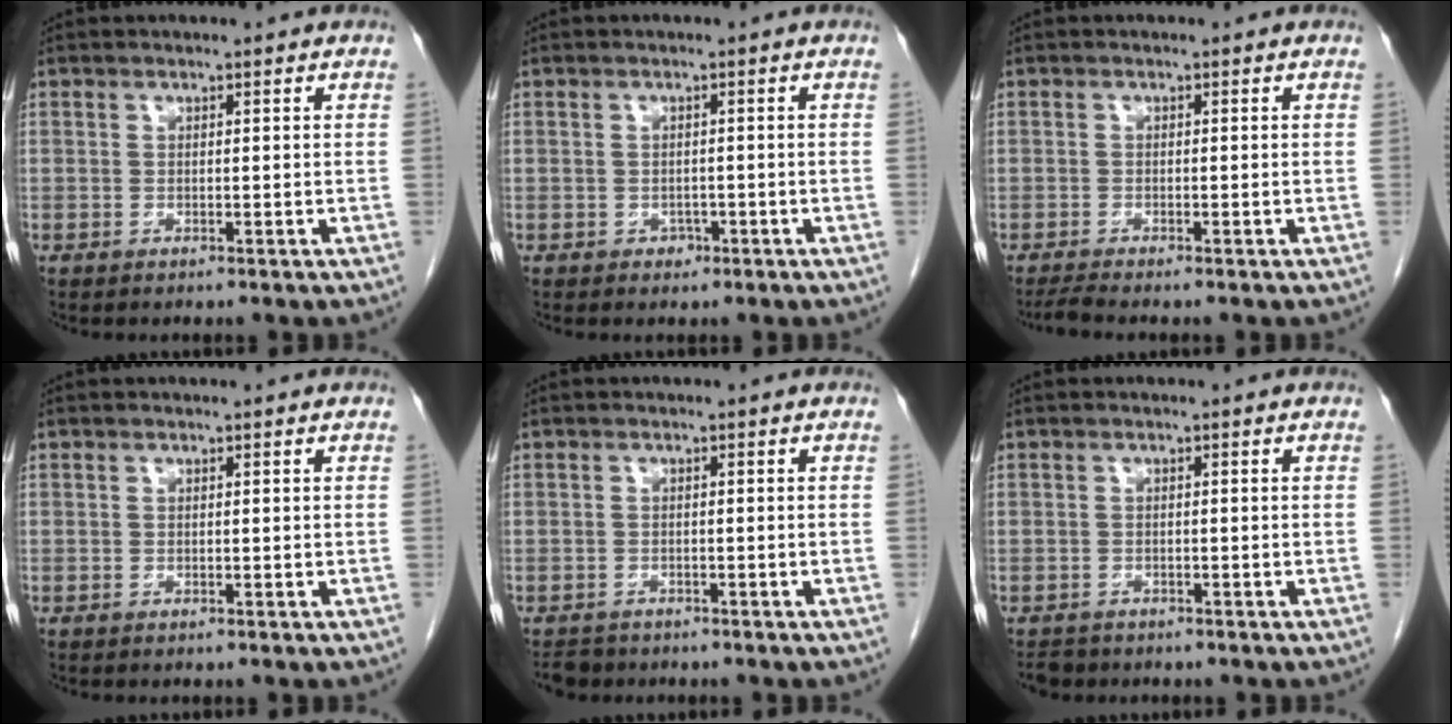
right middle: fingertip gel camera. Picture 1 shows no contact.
{"total": 1.3, "force": [-0.7, 1.0, 0.4], "torque": [-0.006, 0.004, -0.007]}
{"total": 1.7, "force": [-1.5, -0.4, 0.7], "torque": [-0.023, -0.006, -0.031]}
{"total": 0.0}
{"total": 2.7, "force": [-2.3, 1.4, 0.1], "torque": [-0.008, -0.001, -0.036]}
{"total": 2.2, "force": [-1.9, 1.1, 0.1], "torque": [-0.009, -0.001, -0.029]}